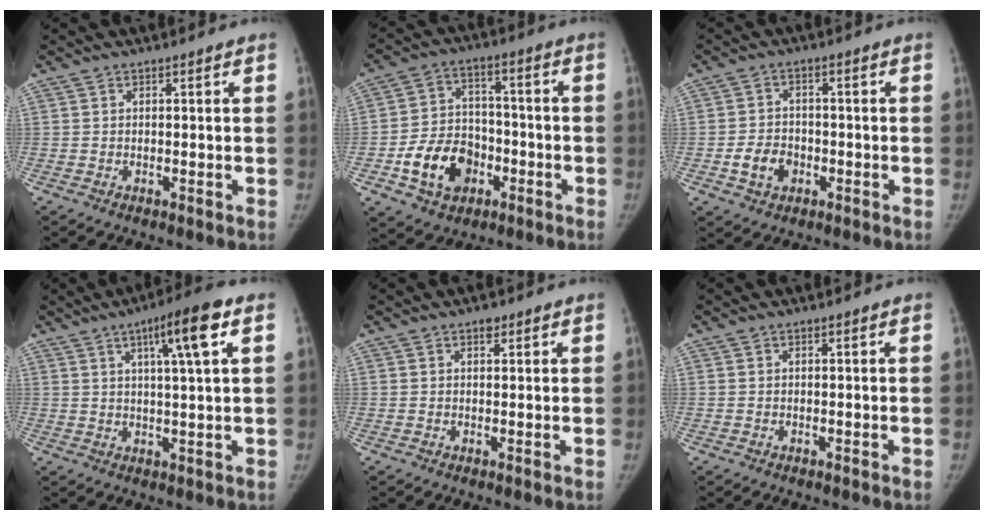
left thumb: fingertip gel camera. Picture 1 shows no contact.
{"total": 13.0, "force": [-5.1, 9.8, 6.8], "torque": [-0.083, 0.030, -0.085]}
{"total": 5.5, "force": [-2.0, 4.4, 2.8], "torque": [-0.034, 0.015, -0.035]}
{"total": 9.5, "force": [4.0, 0.8, 8.6], "torque": [-0.139, -0.003, 0.059]}
{"total": 1.2, "force": [0.8, 0.8, 0.5], "torque": [0.002, -0.002, 0.007]}
{"total": 0.0}